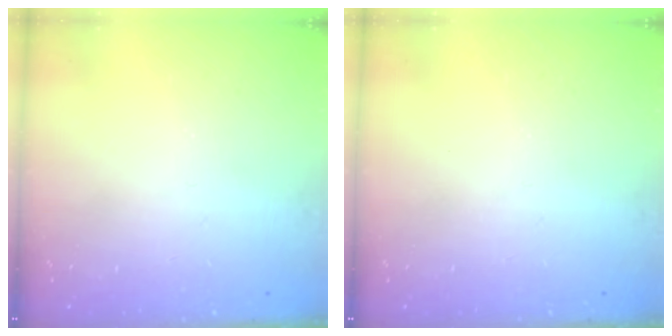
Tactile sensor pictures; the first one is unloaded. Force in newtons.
{"total": 0.0}